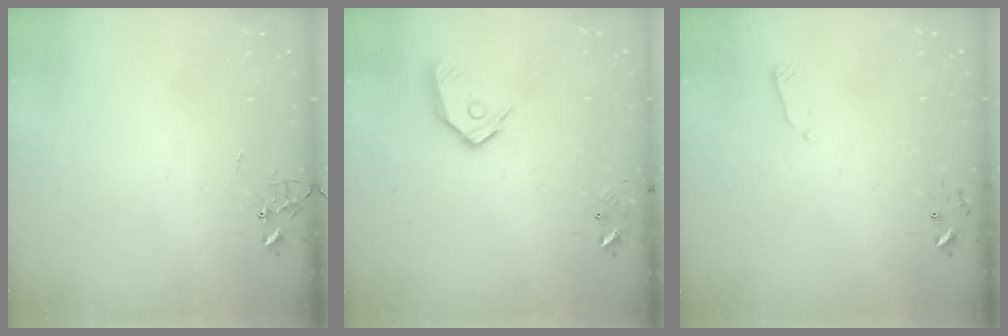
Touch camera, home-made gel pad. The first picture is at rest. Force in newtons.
{"total": 12.1, "press": 12.0, "slide": 1.5}
{"total": 3.5, "press": 3.4, "slide": 1.0}